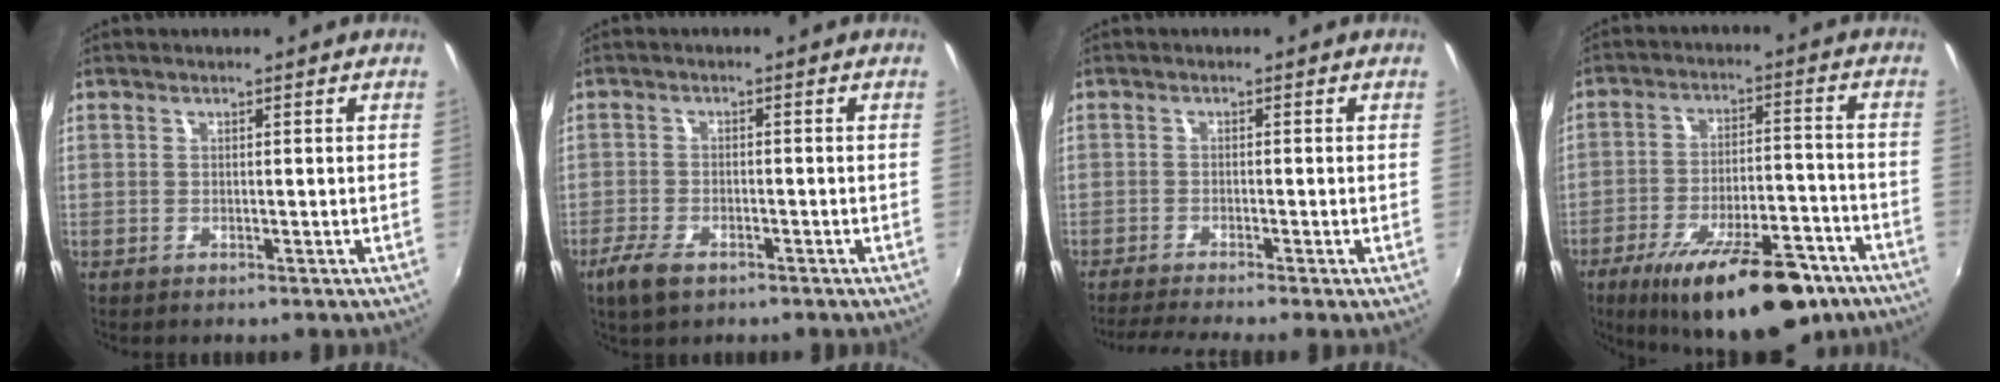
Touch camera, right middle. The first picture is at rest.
{"total": 5.3, "force": [-3.5, 2.3, 3.3], "torque": [-0.088, -0.011, -0.064]}
{"total": 5.1, "force": [-4.2, -1.0, 2.8], "torque": [-0.065, -0.016, -0.075]}
{"total": 21.3, "force": [-14.4, 7.0, 14.1], "torque": [-0.230, -0.021, -0.203]}